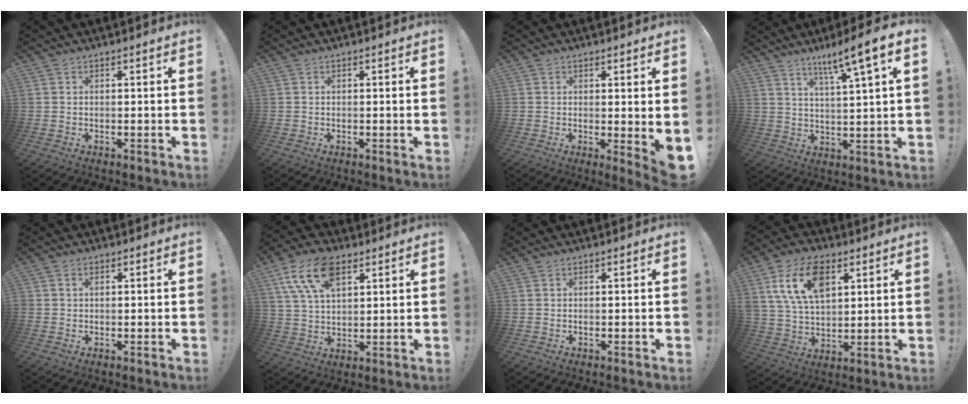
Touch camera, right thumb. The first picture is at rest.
{"total": 0.0}
{"total": 4.7, "force": [1.3, 0.8, 4.4], "torque": [-0.048, -0.022, 0.026]}
{"total": 9.5, "force": [5.9, -0.2, 7.5], "torque": [-0.119, -0.035, 0.087]}
{"total": 0.7, "force": [0.1, 0.7, 0.3], "torque": [-0.013, 0.005, 0.004]}
{"total": 14.3, "force": [7.1, 7.7, 9.8], "torque": [-0.188, -0.018, 0.130]}
{"total": 0.0}
{"total": 15.6, "force": [6.7, 9.6, 10.3], "torque": [-0.197, -0.010, 0.124]}